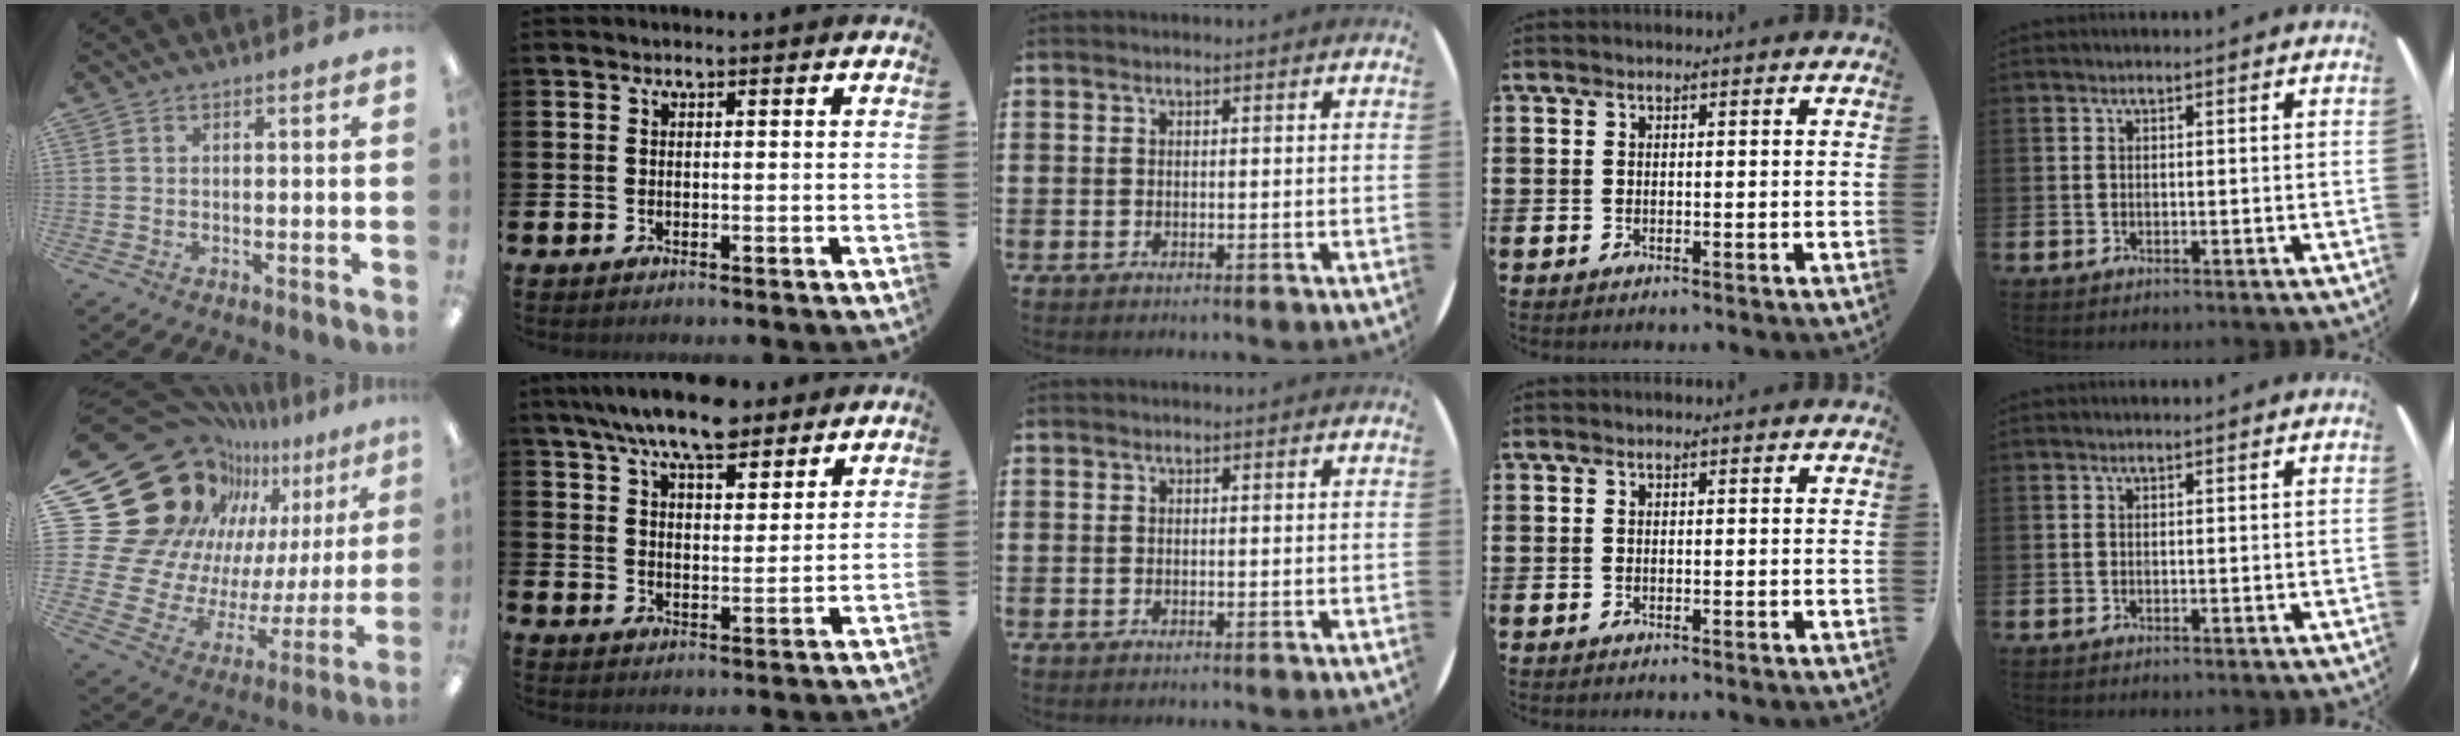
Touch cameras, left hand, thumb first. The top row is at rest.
{"thumb": {"total": 28.6, "force": [16.7, 19.1, 13.3], "torque": [-0.237, -0.143, 0.349]}, "index": {"total": 9.3, "force": [8.1, 2.4, 3.7], "torque": [-0.086, -0.027, 0.148]}}